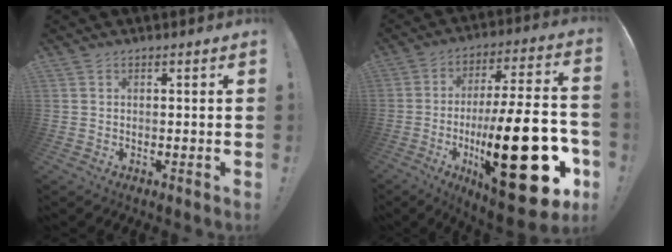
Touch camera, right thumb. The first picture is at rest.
{"total": 32.7, "force": [-8.2, 10.6, 29.8], "torque": [-0.477, 0.036, -0.114]}